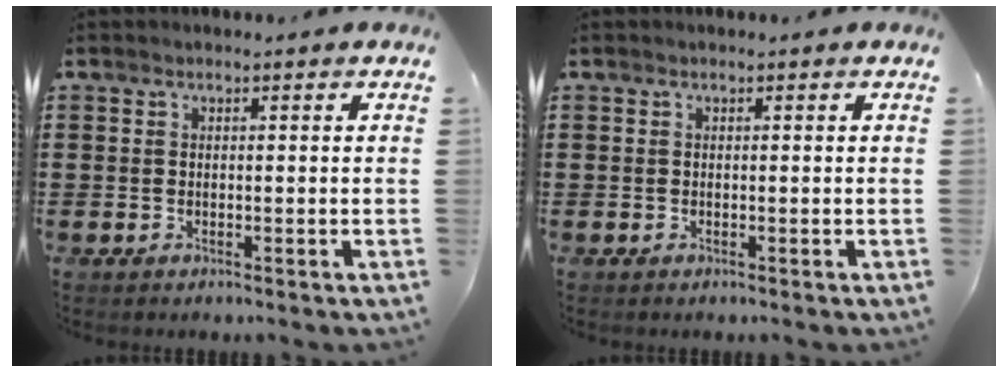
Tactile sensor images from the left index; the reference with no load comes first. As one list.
[{"total": 0.0}]